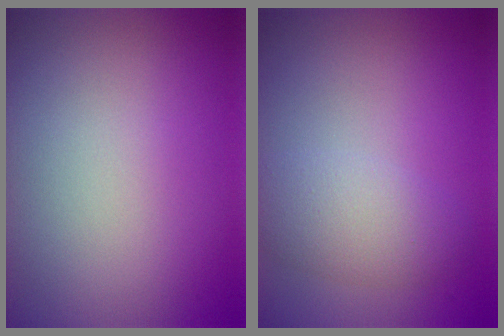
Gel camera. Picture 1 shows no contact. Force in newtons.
{"total": 3.4, "press": 3.4, "slide": 0.1}